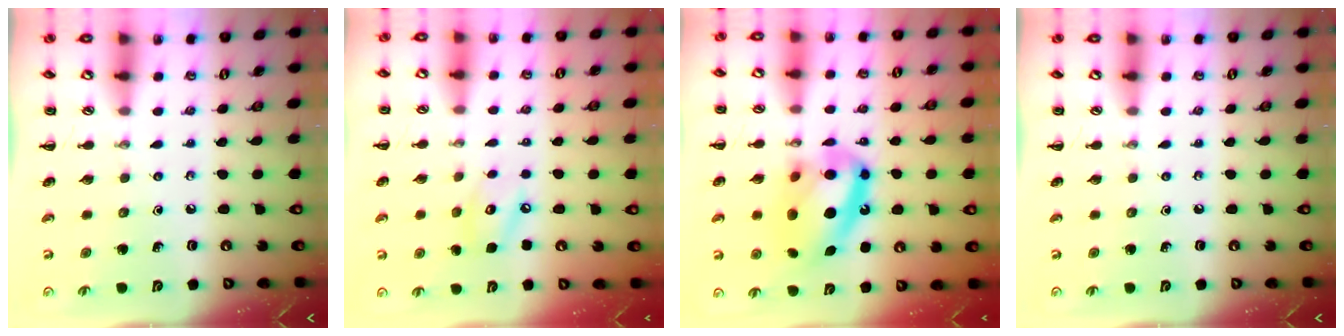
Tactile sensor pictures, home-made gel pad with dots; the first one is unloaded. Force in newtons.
{"total": 6.2, "press": 6.2, "slide": 0.8}
{"total": 17.5, "press": 17.0, "slide": 4.1}
{"total": 0.0}